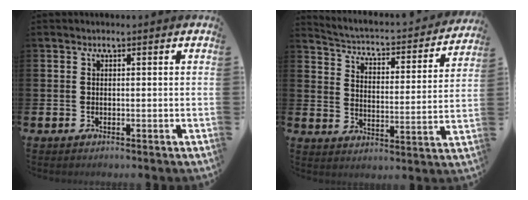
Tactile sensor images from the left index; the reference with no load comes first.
{"total": 3.6, "force": [3.4, 0.7, 0.9], "torque": [-0.042, -0.036, 0.047]}